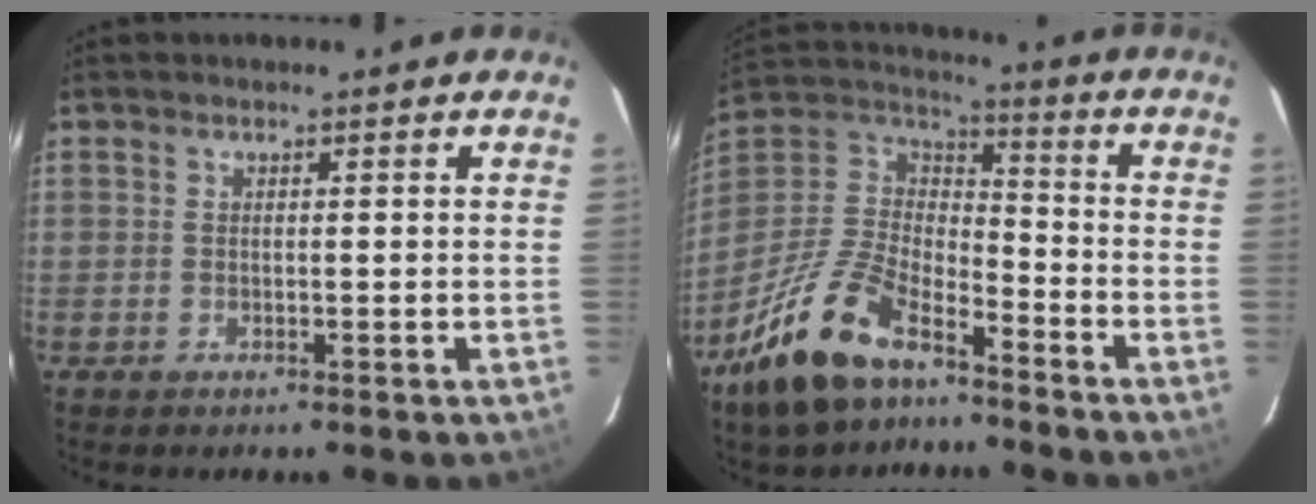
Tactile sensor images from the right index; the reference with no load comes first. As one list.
[{"total": 19.2, "force": [-12.7, 8.5, 11.6], "torque": [-0.256, -0.006, -0.237]}]